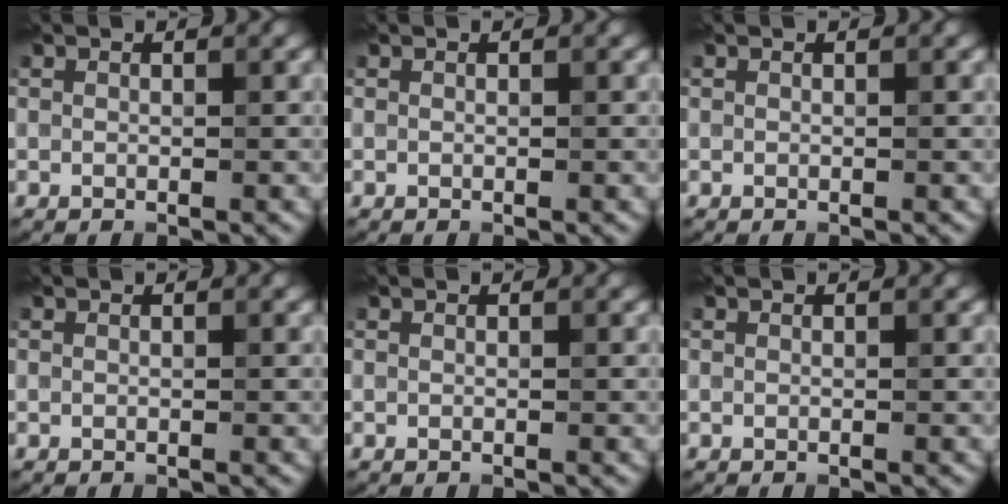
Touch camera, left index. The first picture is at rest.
{"total": 0.0}
{"total": 0.0}
{"total": 0.0}
{"total": 0.0}
{"total": 0.0}